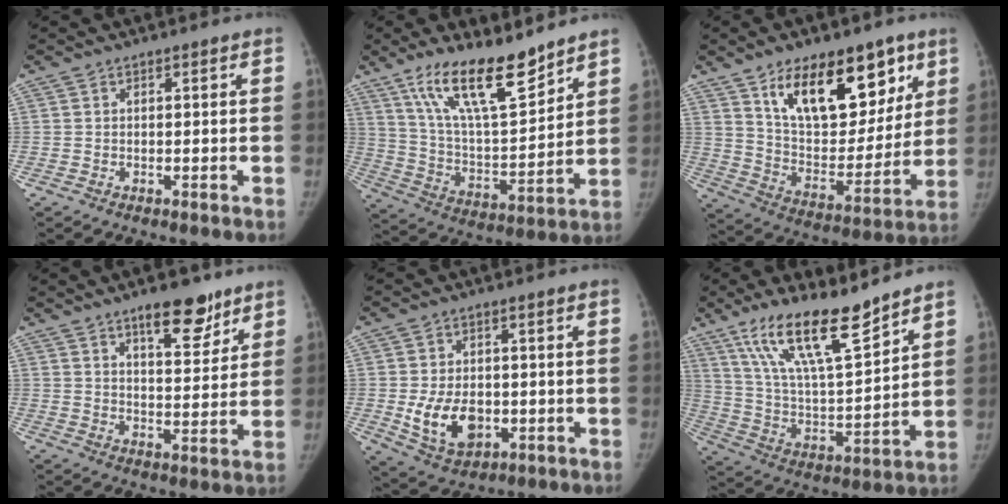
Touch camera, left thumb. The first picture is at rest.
{"total": 17.4, "force": [12.5, 4.8, 11.1], "torque": [-0.164, -0.074, 0.233]}
{"total": 21.6, "force": [11.9, 11.2, 14.1], "torque": [-0.154, -0.054, 0.203]}
{"total": 9.9, "force": [6.8, 3.7, 6.2], "torque": [-0.063, -0.043, 0.104]}
{"total": 9.9, "force": [-1.7, 6.8, 7.0], "torque": [-0.104, -0.003, -0.014]}
{"total": 17.6, "force": [12.6, 4.0, 11.8], "torque": [-0.188, -0.067, 0.238]}